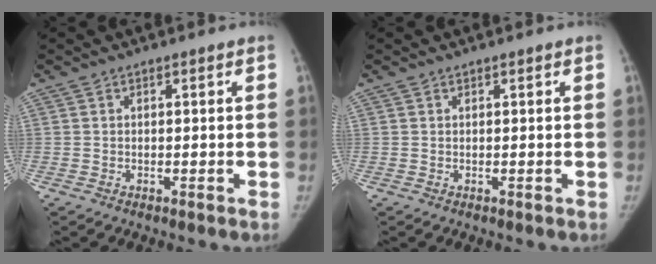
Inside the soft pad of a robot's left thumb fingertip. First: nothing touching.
{"total": 0.0}